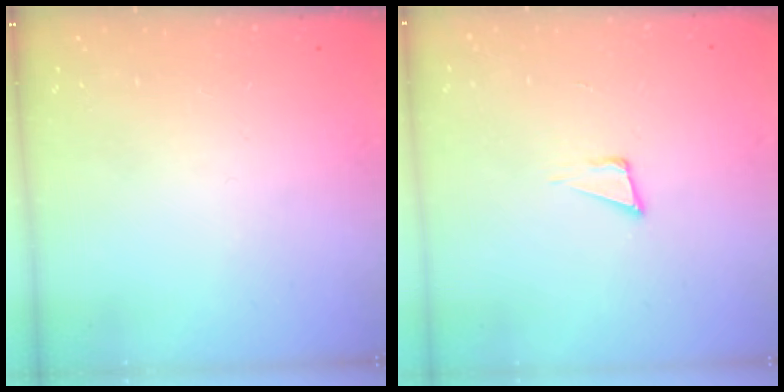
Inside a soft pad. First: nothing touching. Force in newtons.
{"total": 4.0, "press": 2.8, "slide": 2.9}